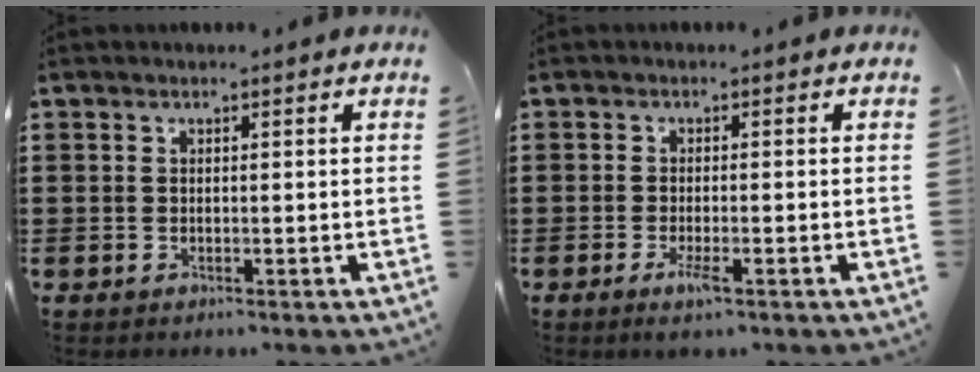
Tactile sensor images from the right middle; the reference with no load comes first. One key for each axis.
{"total": 2.4, "fx": -1.2, "fy": 0.4, "fz": 2.1, "tx": -0.042, "ty": -0.004, "tz": -0.023}